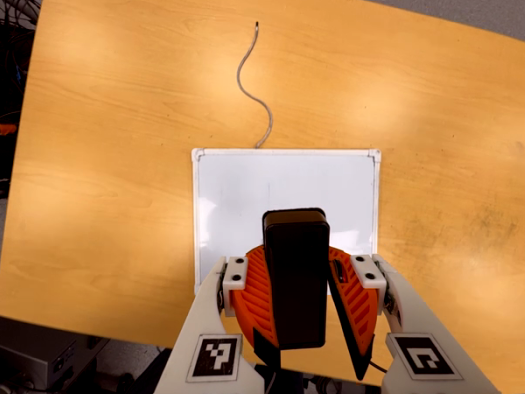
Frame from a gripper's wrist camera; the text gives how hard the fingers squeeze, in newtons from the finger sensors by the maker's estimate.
{"total": 9.3, "left": 10.1, "right": 8.6}